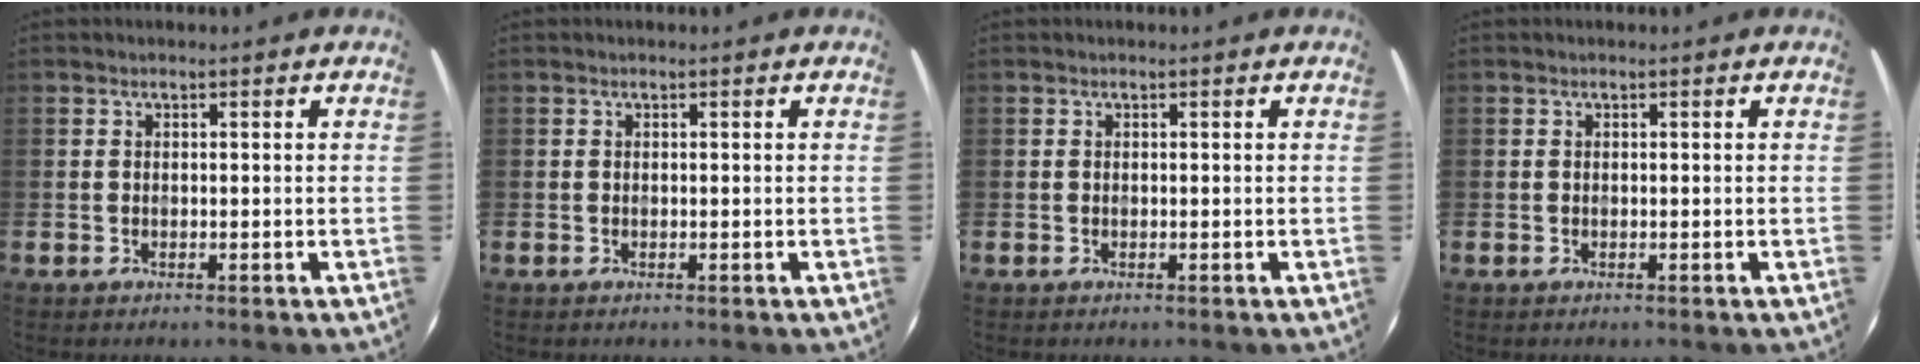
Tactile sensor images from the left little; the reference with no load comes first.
{"total": 0.0}
{"total": 0.0}
{"total": 0.0}